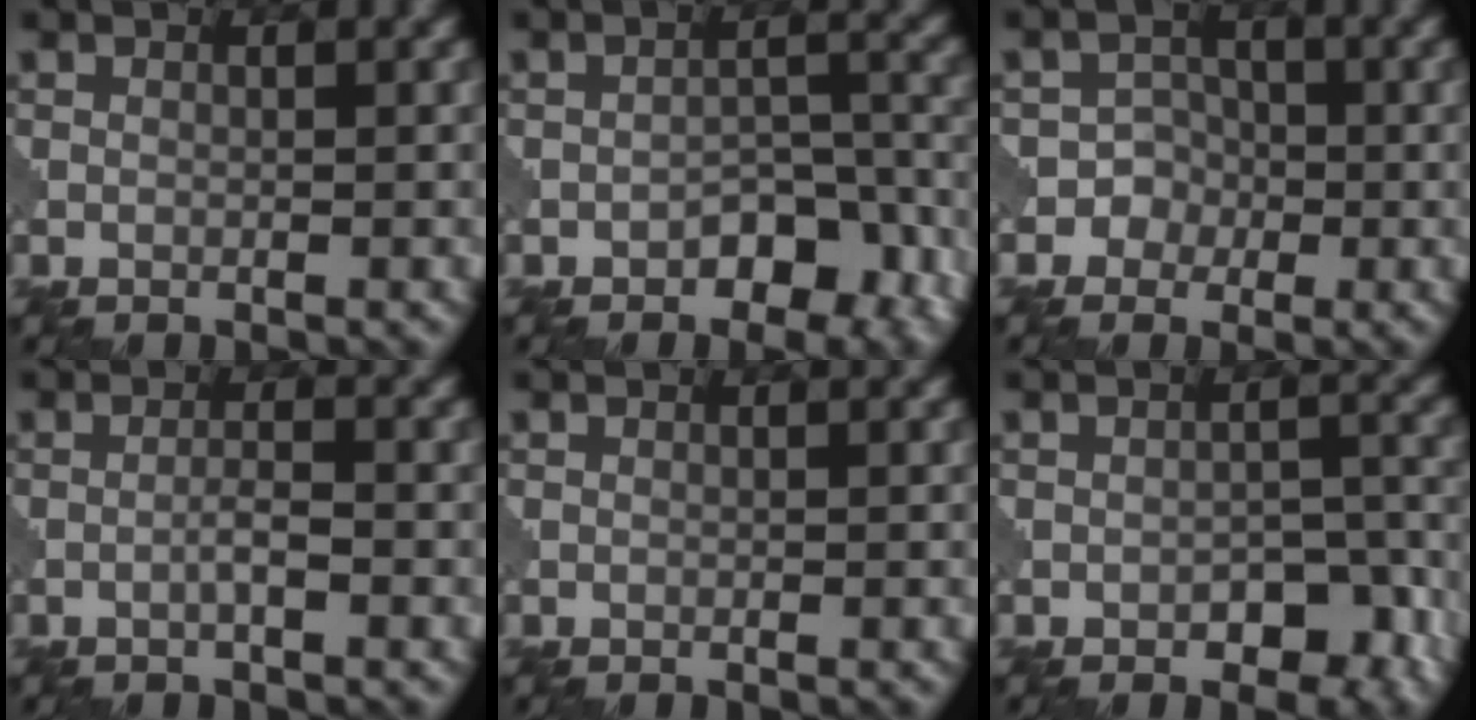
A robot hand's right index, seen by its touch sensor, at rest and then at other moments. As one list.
[{"total": 5.2, "force": [-3.0, 3.0, 3.0], "torque": [-0.030, 0.003, -0.044]}, {"total": 2.7, "force": [-1.0, 2.5, 0.2], "torque": [0.027, 0.011, -0.029]}, {"total": 1.5, "force": [-0.6, 0.1, 1.4], "torque": [-0.025, 0.005, -0.014]}, {"total": 0.0}, {"total": 4.3, "force": [-2.1, 2.5, 2.9], "torque": [-0.032, -0.003, -0.025]}]